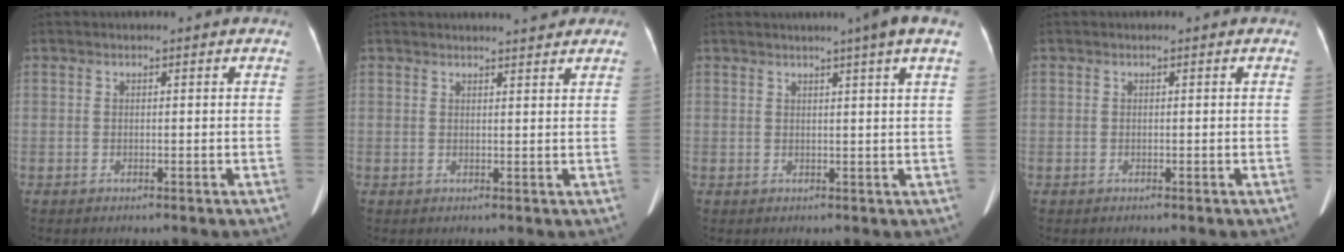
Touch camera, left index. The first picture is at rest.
{"total": 4.2, "force": [3.9, 0.4, 1.6], "torque": [-0.023, 0.004, 0.043]}
{"total": 4.7, "force": [3.1, -1.1, 3.3], "torque": [-0.049, 0.004, 0.037]}
{"total": 0.0}